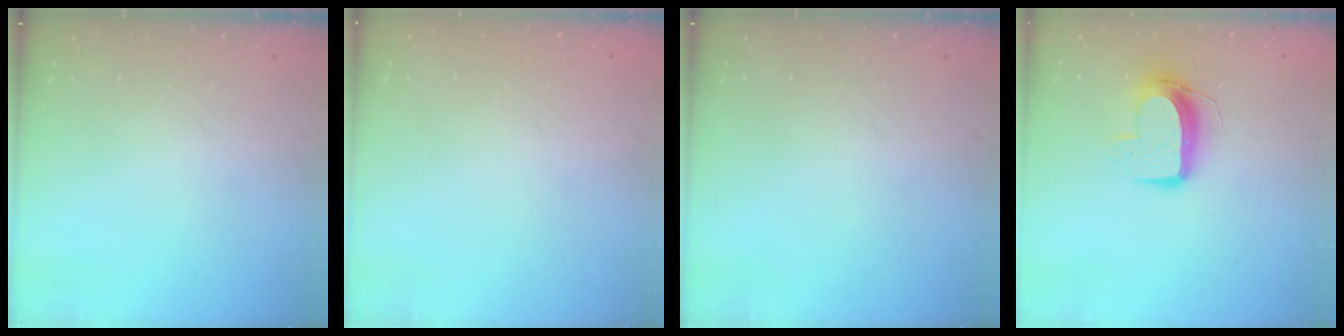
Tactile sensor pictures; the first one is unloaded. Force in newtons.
{"total": 0.0}
{"total": 0.0}
{"total": 10.2, "press": 10.2, "slide": 0.8}